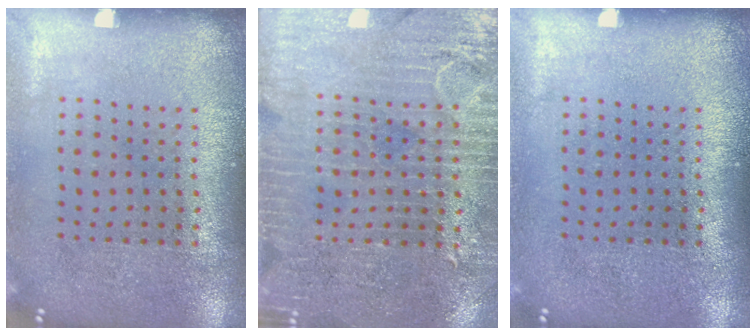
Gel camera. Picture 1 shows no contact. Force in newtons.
{"total": 3.6, "press": 3.3, "slide": 1.6}
{"total": 0.0}